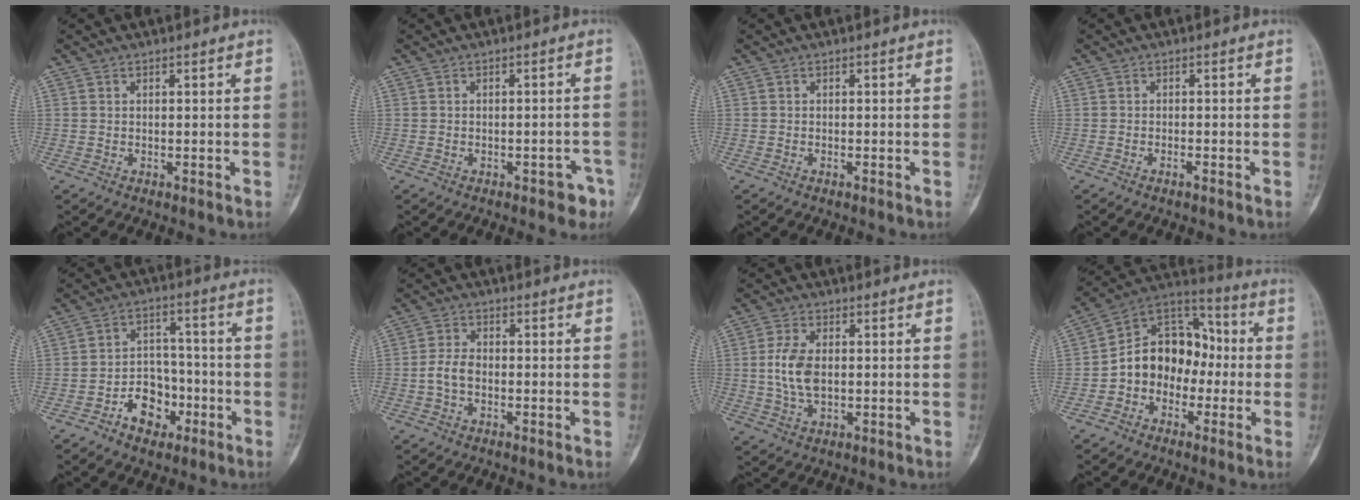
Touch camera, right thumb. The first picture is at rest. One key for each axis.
{"total": 3.5, "fx": -2.1, "fy": 1.8, "fz": 2.2, "tx": -0.009, "ty": 0.020, "tz": -0.023}
{"total": 0.0}
{"total": 0.9, "fx": -0.7, "fy": 0.2, "fz": 0.6, "tx": -0.010, "ty": 0.005, "tz": -0.014}
{"total": 8.9, "fx": -4.3, "fy": 6.4, "fz": 4.4, "tx": -0.028, "ty": 0.045, "tz": -0.072}
{"total": 4.0, "fx": -1.0, "fy": 2.5, "fz": 2.9, "tx": -0.055, "ty": 0.012, "tz": -0.024}
{"total": 7.2, "fx": 0.2, "fy": 4.2, "fz": 5.9, "tx": -0.120, "ty": -0.001, "tz": 0.003}
{"total": 14.1, "fx": -2.3, "fy": 11.0, "fz": 8.6, "tx": -0.096, "ty": 0.058, "tz": -0.054}